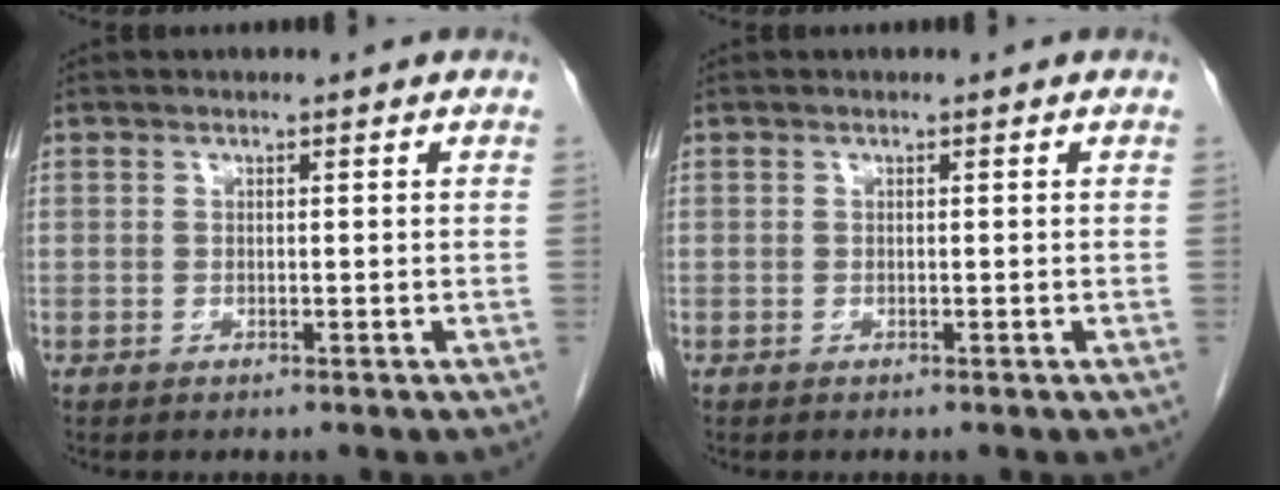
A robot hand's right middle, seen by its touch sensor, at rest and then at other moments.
{"total": 0.0}